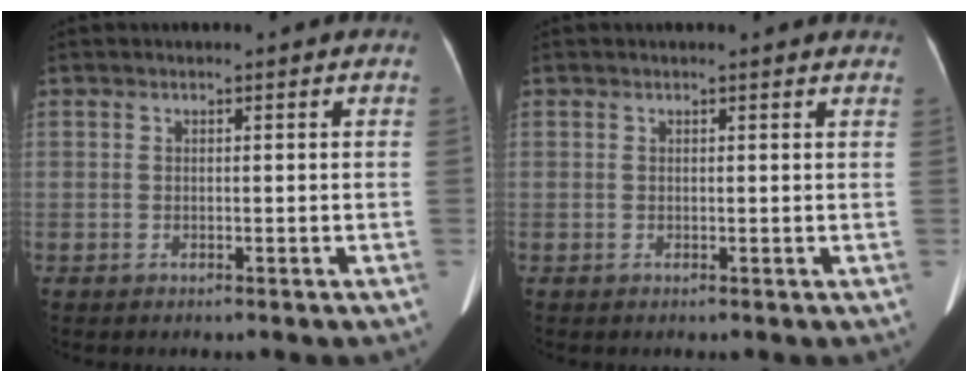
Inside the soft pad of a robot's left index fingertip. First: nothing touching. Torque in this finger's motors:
{"motor_torque": [-0.03, -2.11, 0.00, 0.02]}